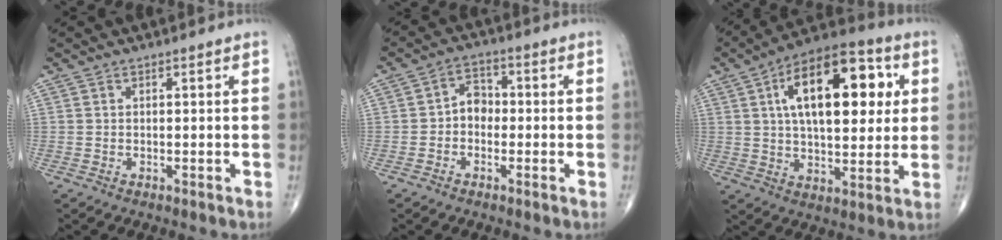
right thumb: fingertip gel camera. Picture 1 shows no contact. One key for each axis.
{"total": 4.4, "fx": -0.8, "fy": 3.4, "fz": 2.6, "tx": -0.018, "ty": 0.020, "tz": -0.026}
{"total": 21.0, "fx": 5.5, "fy": 10.2, "fz": 17.5, "tx": -0.238, "ty": 0.007, "tz": 0.076}